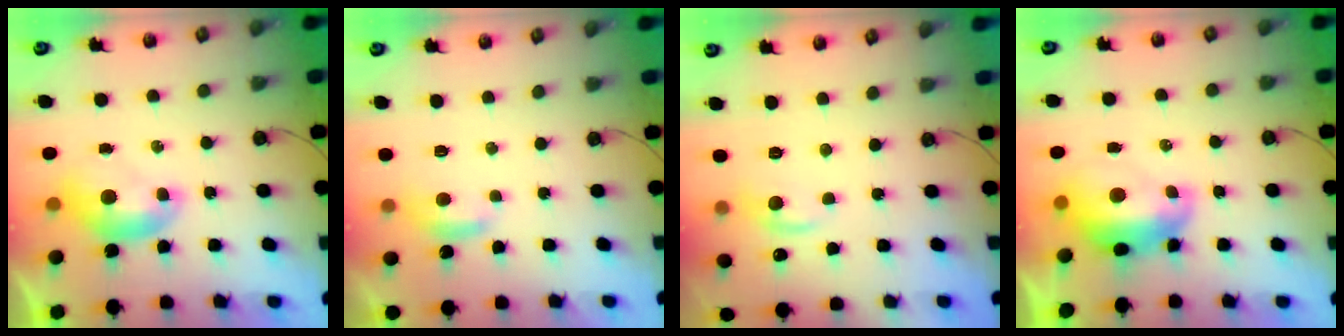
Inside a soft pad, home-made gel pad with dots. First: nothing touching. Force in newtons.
{"total": 1.1, "press": 0.8, "slide": 0.7}
{"total": 1.3, "press": 1.1, "slide": 0.7}
{"total": 2.9, "press": 2.8, "slide": 0.7}